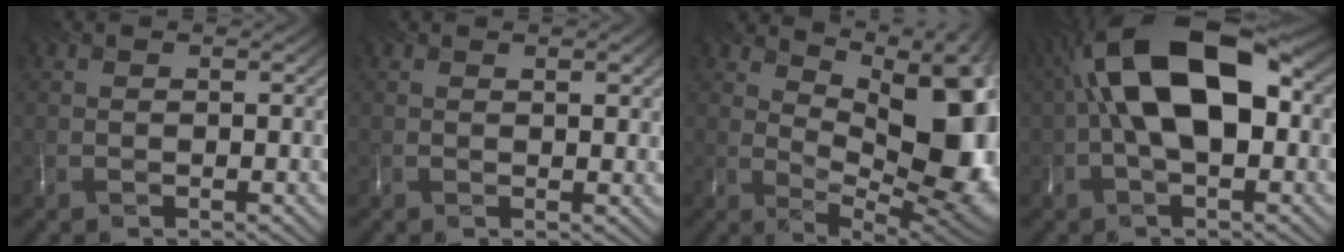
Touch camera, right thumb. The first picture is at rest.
{"total": 1.6, "force": [0.9, 0.5, 1.2], "torque": [-0.023, -0.005, 0.016]}
{"total": 16.3, "force": [4.8, 7.6, 13.6], "torque": [-0.180, 0.013, 0.084]}
{"total": 14.4, "force": [1.5, 7.6, 12.1], "torque": [-0.223, 0.026, 0.012]}